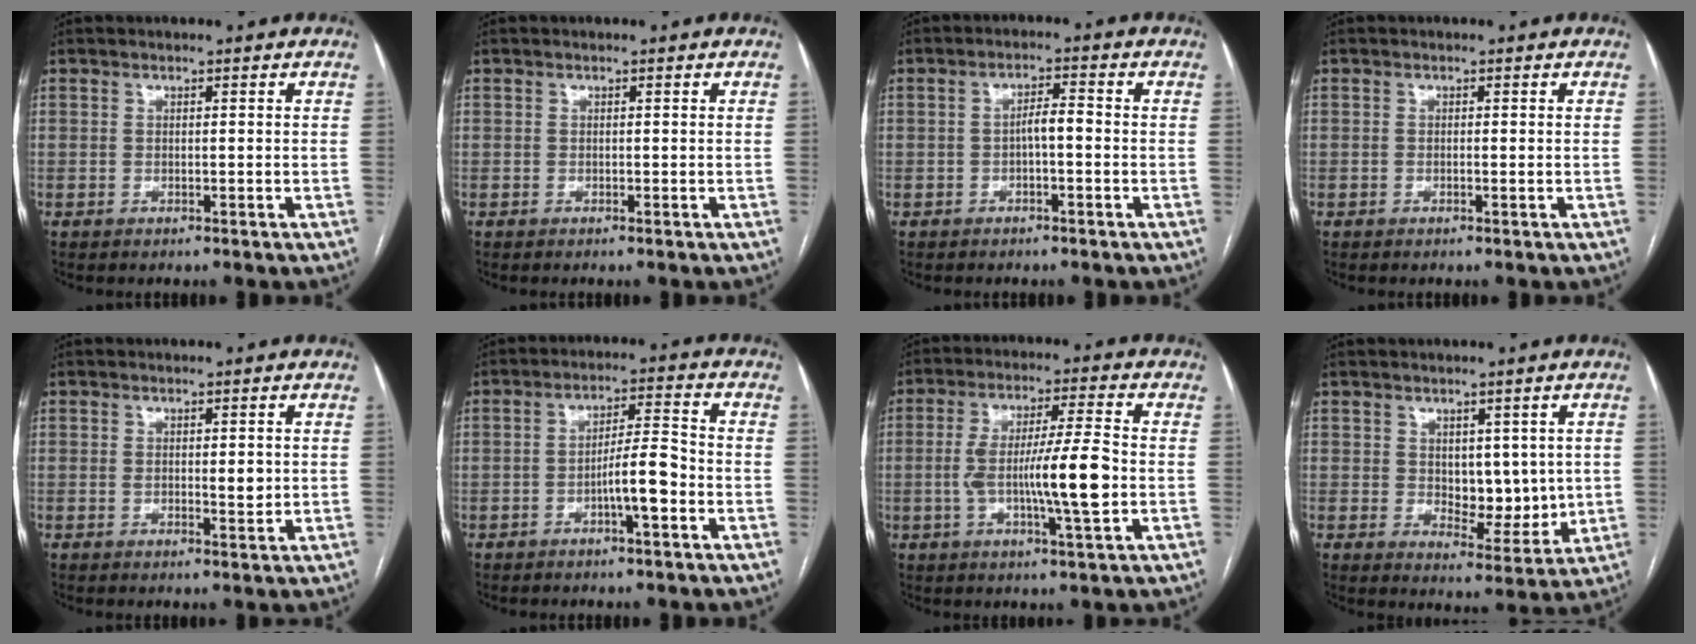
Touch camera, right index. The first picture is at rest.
{"total": 0.0}
{"total": 2.7, "force": [-0.6, 0.6, 2.6], "torque": [-0.041, 0.008, -0.010]}
{"total": 0.0}
{"total": 2.1, "force": [0.3, 0.7, 2.0], "torque": [-0.027, -0.002, 0.008]}
{"total": 6.4, "force": [-2.4, 0.6, 5.8], "torque": [-0.105, 0.010, -0.039]}
{"total": 11.4, "force": [-1.7, 0.4, 11.3], "torque": [-0.203, 0.004, -0.031]}
{"total": 7.0, "force": [0.7, 3.9, 5.8], "torque": [-0.076, -0.006, 0.025]}